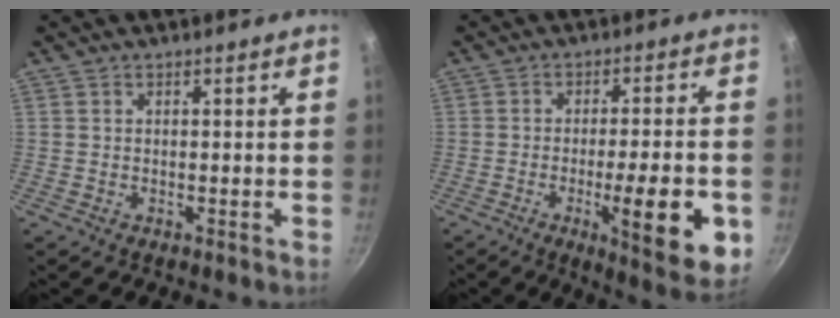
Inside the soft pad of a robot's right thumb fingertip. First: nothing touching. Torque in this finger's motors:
{"motor_torque": [1.49, 1.58, 1.47, -0.59, 0.20]}